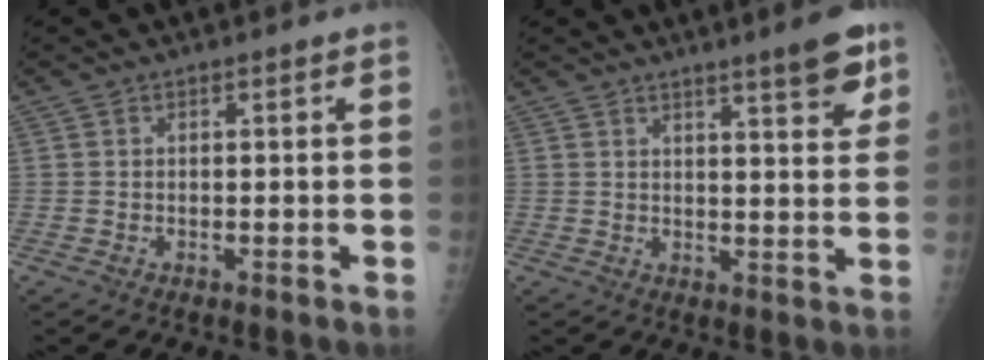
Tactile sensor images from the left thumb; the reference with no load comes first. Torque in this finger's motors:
{"motor_torque": [0.05, 0.16, -0.03, -0.11, 0.09]}